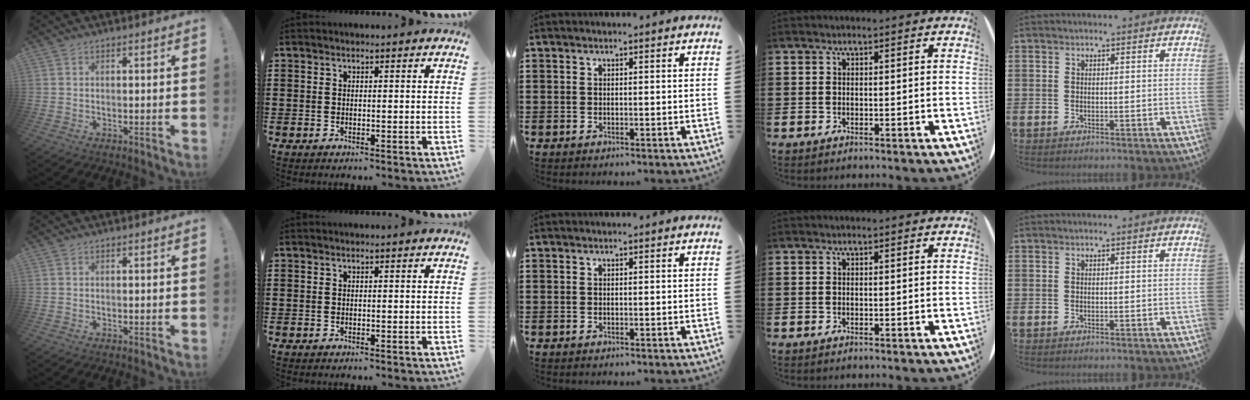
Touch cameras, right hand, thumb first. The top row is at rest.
{}